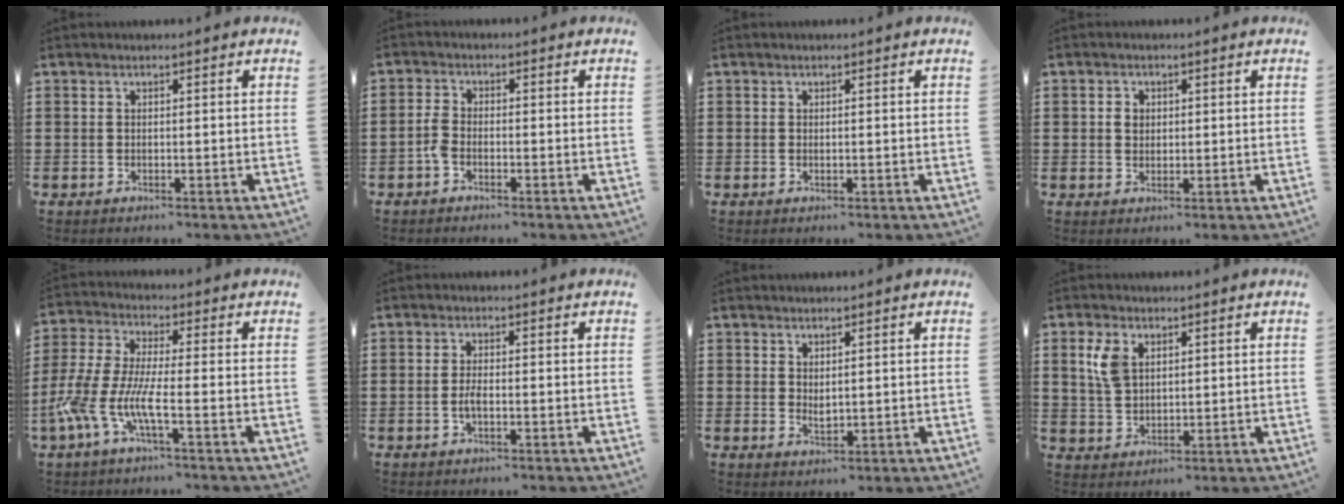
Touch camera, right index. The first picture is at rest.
{"total": 2.3, "force": [-1.3, 0.9, 1.6], "torque": [-0.053, -0.004, -0.032]}
{"total": 0.0}
{"total": 1.6, "force": [0.3, 1.4, 0.8], "torque": [-0.019, 0.010, 0.004]}
{"total": 8.2, "force": [-4.0, 1.7, 7.0], "torque": [-0.183, -0.018, -0.086]}
{"total": 2.1, "force": [-0.6, 0.6, 1.9], "torque": [-0.043, -0.001, -0.014]}
{"total": 1.6, "force": [0.8, 0.7, 1.2], "torque": [-0.023, 0.000, 0.016]}
{"total": 4.8, "force": [2.0, 3.0, 3.2], "torque": [-0.082, 0.009, 0.032]}